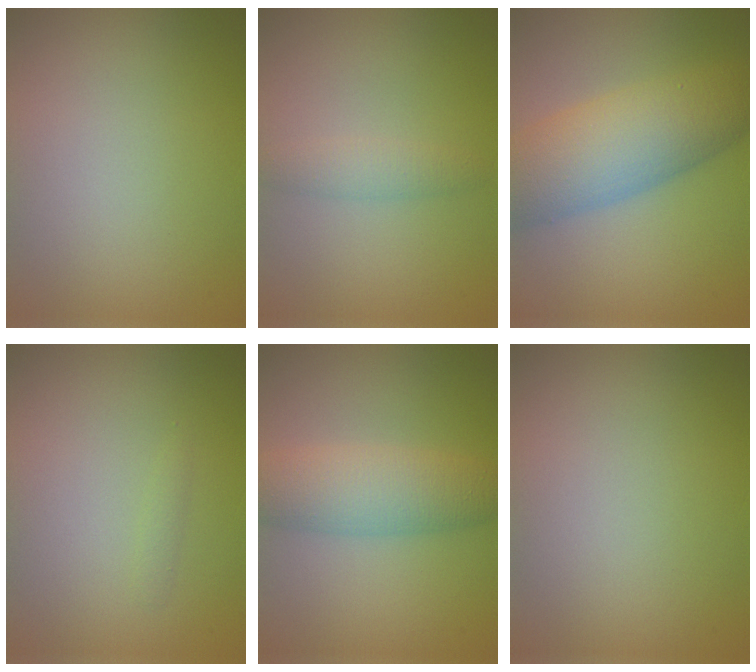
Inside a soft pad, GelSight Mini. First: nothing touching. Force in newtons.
{"total": 1.8, "press": 1.8, "slide": 0.1}
{"total": 8.5, "press": 8.5, "slide": 0.1}
{"total": 0.6, "press": 0.6, "slide": 0.0}
{"total": 3.9, "press": 3.9, "slide": 0.2}
{"total": 0.0}